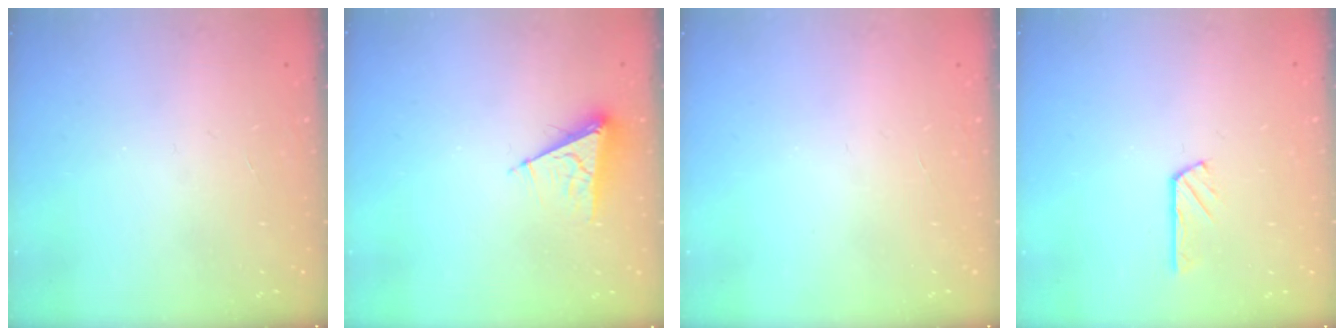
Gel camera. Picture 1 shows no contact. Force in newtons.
{"total": 6.2, "press": 6.2, "slide": 0.5}
{"total": 0.0}
{"total": 2.8, "press": 2.8, "slide": 0.1}